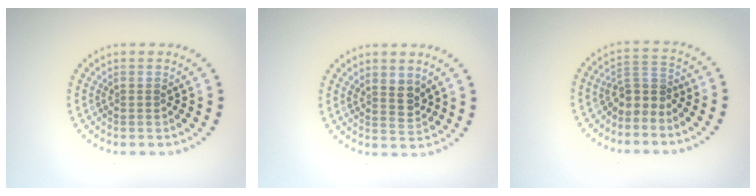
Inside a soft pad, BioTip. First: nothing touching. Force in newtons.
{"total": 2.0, "press": 1.9, "slide": 0.8}
{"total": 2.6, "press": 2.0, "slide": 1.7}